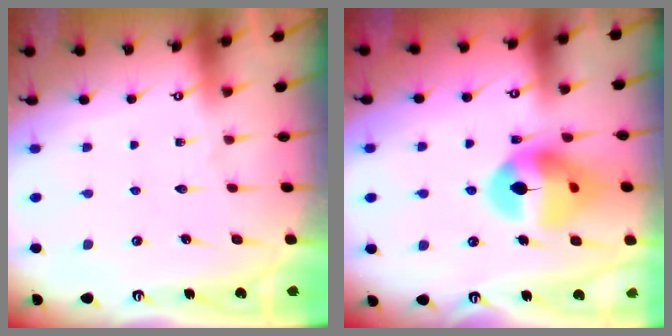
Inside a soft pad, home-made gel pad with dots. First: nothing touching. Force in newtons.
{"total": 14.0, "press": 13.9, "slide": 1.3}